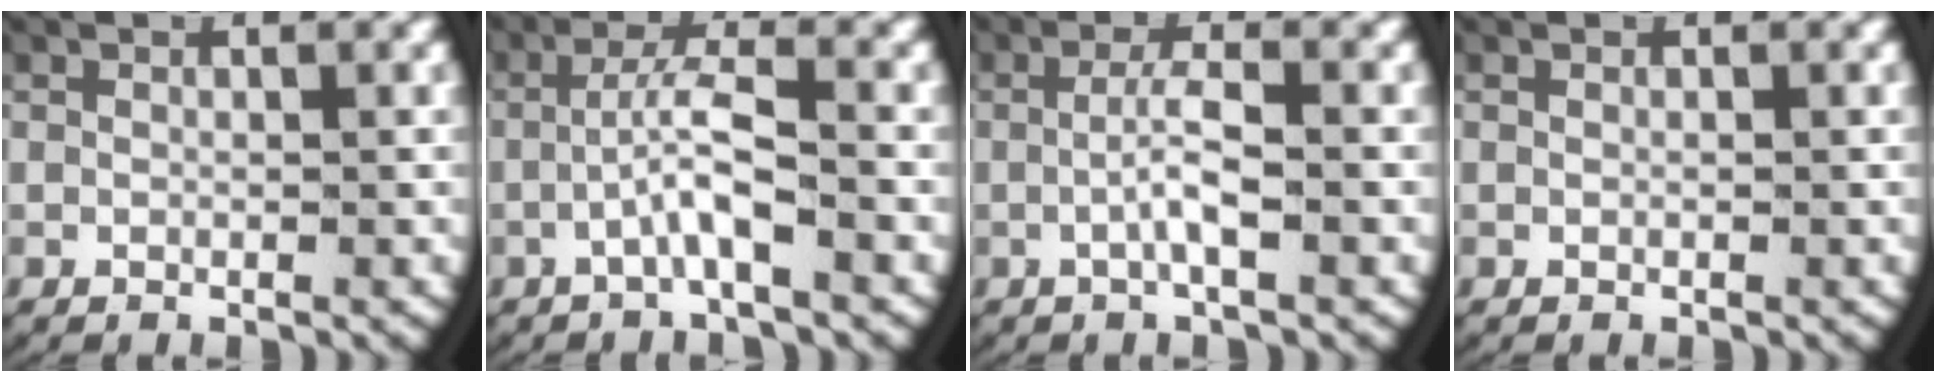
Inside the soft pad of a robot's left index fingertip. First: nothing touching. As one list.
[{"total": 3.8, "force": [-0.7, 1.1, 3.6], "torque": [-0.062, 0.010, -0.020]}, {"total": 2.8, "force": [-0.7, 0.5, 2.6], "torque": [-0.051, -0.001, -0.013]}, {"total": 0.0}]